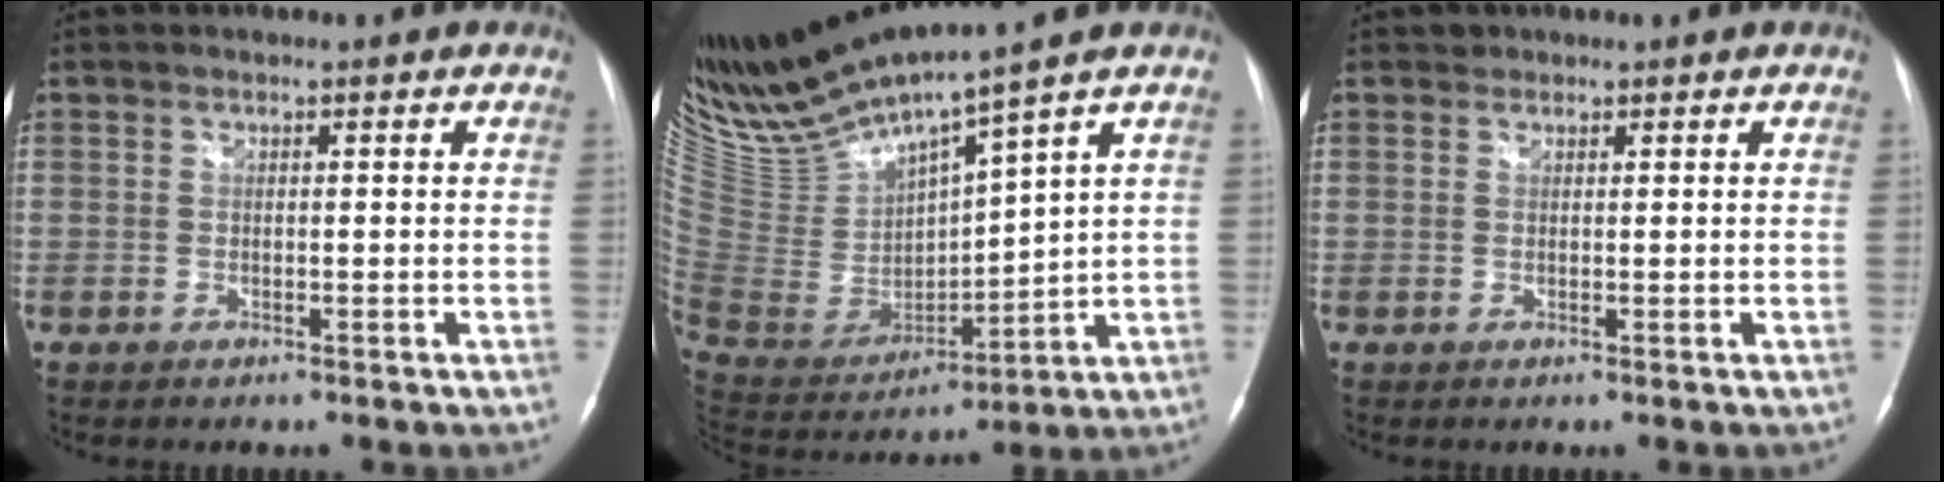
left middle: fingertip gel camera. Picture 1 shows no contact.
{"total": 15.0, "force": [13.3, -0.5, 7.0], "torque": [-0.148, -0.019, 0.274]}
{"total": 0.7, "force": [0.5, 0.4, -0.1], "torque": [0.001, 0.001, 0.006]}